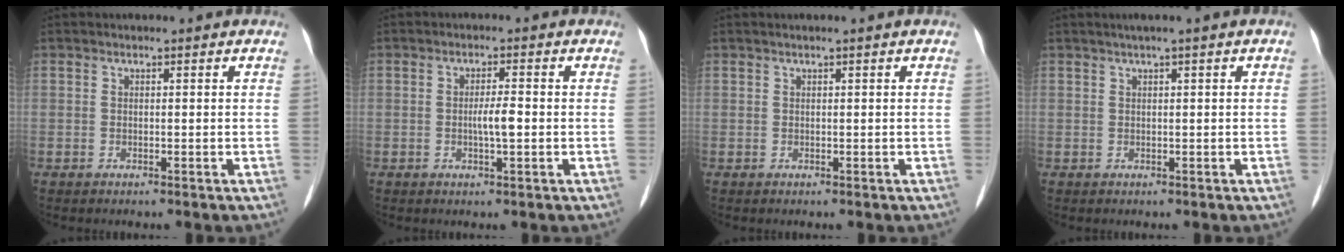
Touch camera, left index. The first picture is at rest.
{"total": 2.8, "force": [-0.5, 0.3, 2.8], "torque": [-0.052, -0.001, -0.005]}
{"total": 0.5, "force": [0.2, -0.2, 0.5], "torque": [-0.013, 0.001, 0.010]}
{"total": 1.6, "force": [0.7, -0.3, 1.4], "torque": [-0.028, 0.008, 0.017]}